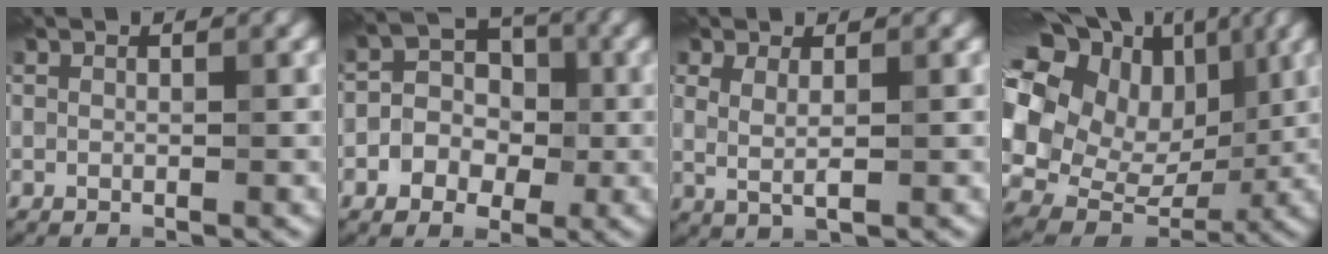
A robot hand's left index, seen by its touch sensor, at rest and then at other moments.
{"total": 4.2, "force": [-0.9, 3.5, 2.1], "torque": [-0.006, 0.009, -0.030]}
{"total": 2.0, "force": [0.7, 0.8, 1.8], "torque": [-0.041, 0.002, 0.019]}
{"total": 16.4, "force": [4.2, 12.9, 9.3], "torque": [-0.218, 0.027, 0.087]}